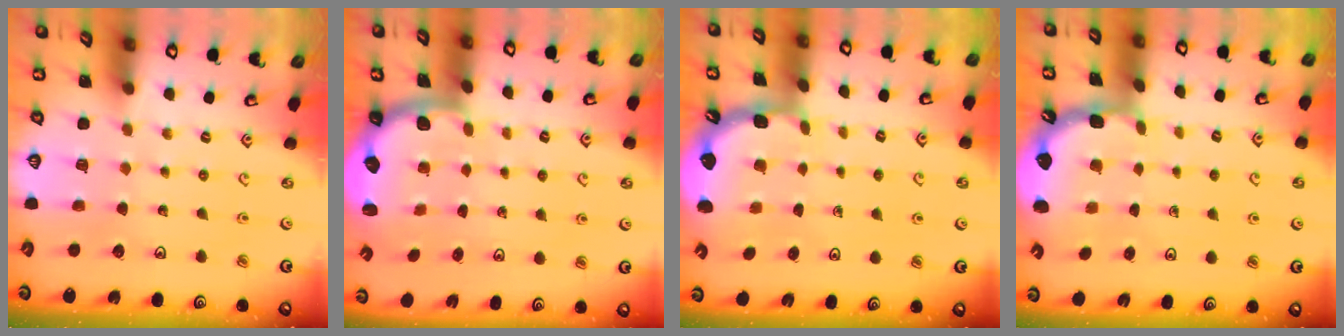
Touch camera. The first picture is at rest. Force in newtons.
{"total": 2.2, "press": 2.1, "slide": 0.8}
{"total": 2.0, "press": 2.0, "slide": 0.2}
{"total": 2.0, "press": 2.0, "slide": 0.2}